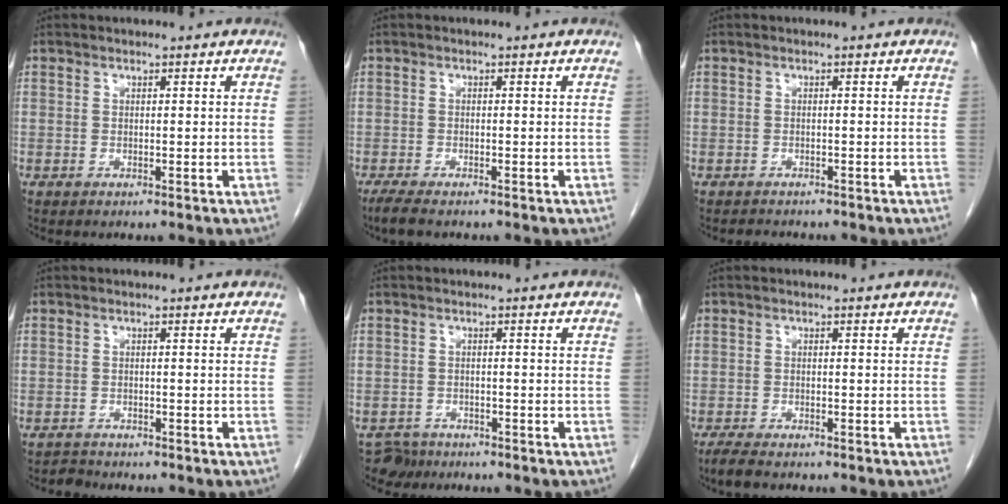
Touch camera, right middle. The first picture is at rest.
{"total": 2.8, "force": [-2.2, 0.5, 1.7], "torque": [-0.040, -0.010, -0.038]}
{"total": 2.3, "force": [-2.0, 0.9, 0.4], "torque": [-0.013, -0.005, -0.027]}
{"total": 1.3, "force": [-1.1, 0.3, -0.5], "torque": [0.008, -0.003, -0.020]}
{"total": 2.6, "force": [-2.1, 1.4, -0.4], "torque": [0.004, 0.004, -0.034]}
{"total": 3.0, "force": [-2.5, 0.7, 1.6], "torque": [-0.039, -0.009, -0.040]}